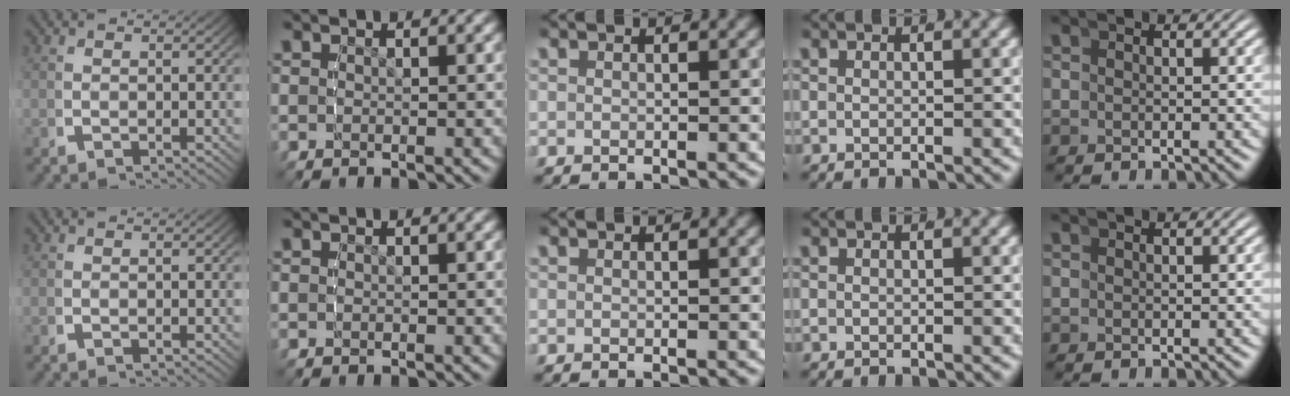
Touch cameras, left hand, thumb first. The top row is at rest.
{}